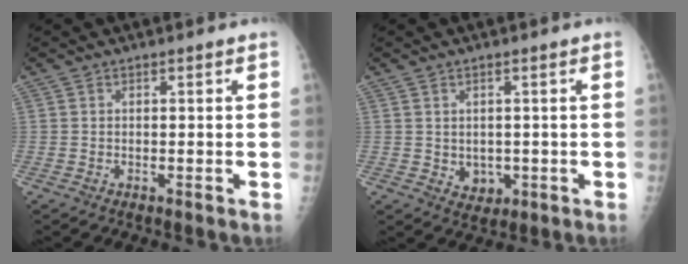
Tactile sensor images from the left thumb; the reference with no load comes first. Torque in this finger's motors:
{"motor_torque": [-0.28, -0.13, 0.44, 0.03, 0.01]}